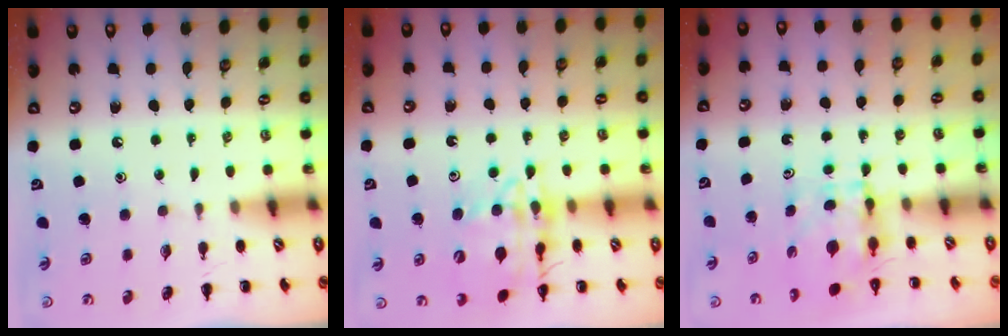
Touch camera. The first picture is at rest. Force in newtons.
{"total": 15.1, "press": 14.8, "slide": 2.6}
{"total": 3.9, "press": 3.9, "slide": 0.3}